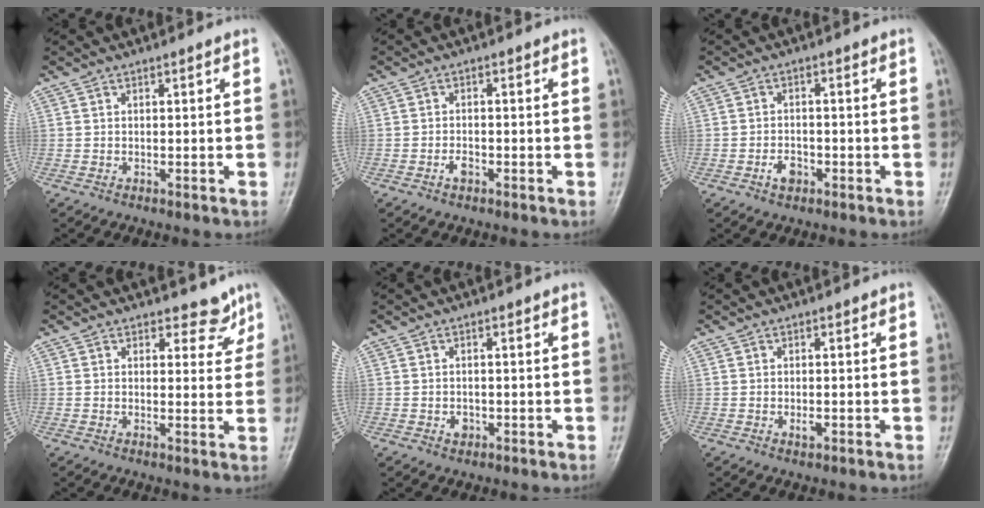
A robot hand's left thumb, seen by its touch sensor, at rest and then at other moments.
{"total": 1.9, "force": [-1.0, 1.1, 1.1], "torque": [-0.018, 0.005, -0.021]}
{"total": 3.1, "force": [-1.5, 2.1, 1.7], "torque": [-0.021, 0.009, -0.026]}
{"total": 4.0, "force": [3.3, 2.3, 0.6], "torque": [0.019, -0.026, 0.035]}
{"total": 1.7, "force": [-0.5, 1.4, 0.8], "torque": [-0.004, 0.003, -0.006]}
{"total": 1.4, "force": [-0.4, 0.8, 1.0], "torque": [-0.014, -0.001, -0.006]}